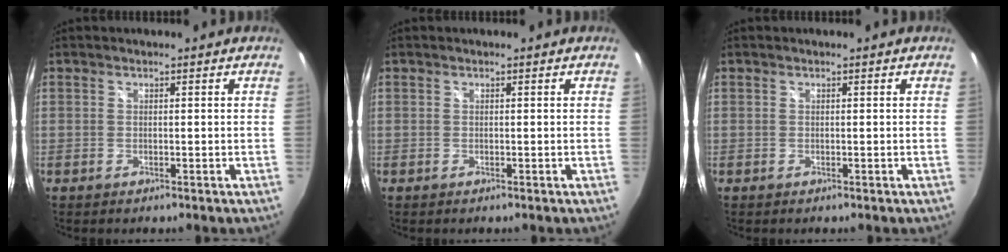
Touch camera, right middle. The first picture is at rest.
{"total": 0.0}
{"total": 0.0}